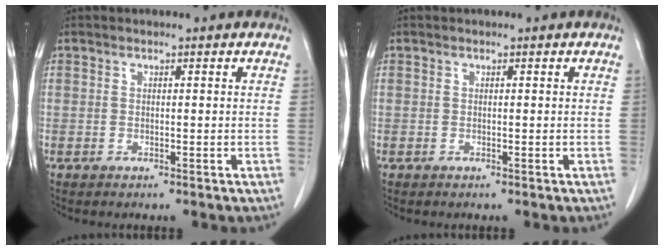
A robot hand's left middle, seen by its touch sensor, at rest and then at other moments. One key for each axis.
{"total": 0.0}